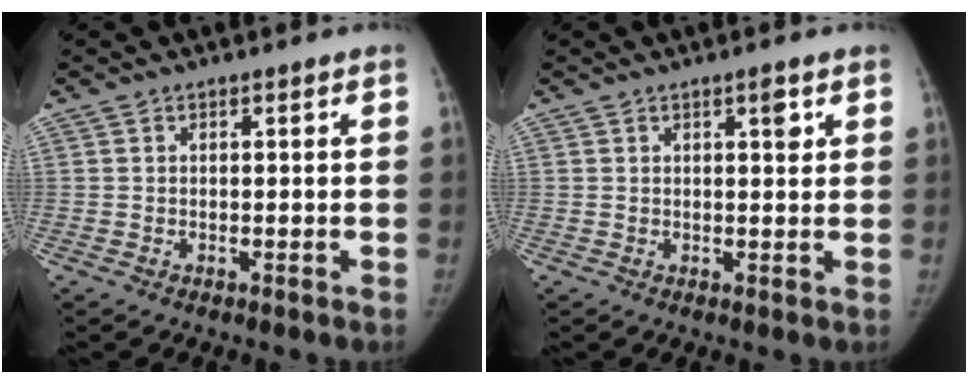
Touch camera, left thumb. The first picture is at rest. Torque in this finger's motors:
{"motor_torque": [2.99, 2.02, 0.55, -0.47, 0.00]}